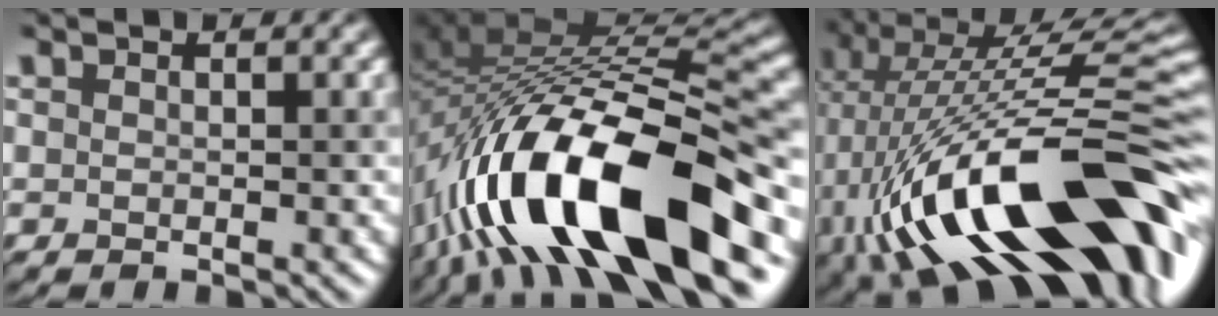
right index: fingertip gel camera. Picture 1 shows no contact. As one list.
[{"total": 16.2, "force": [-7.3, 5.8, 13.2], "torque": [-0.232, 0.017, -0.125]}, {"total": 18.1, "force": [-3.4, 7.5, 16.2], "torque": [-0.267, 0.020, -0.060]}]